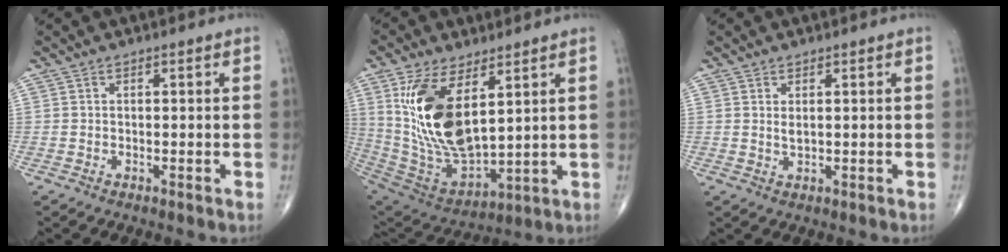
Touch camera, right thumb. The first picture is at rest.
{"total": 19.5, "force": [6.4, 9.2, 16.0], "torque": [-0.305, -0.030, 0.140]}
{"total": 1.4, "force": [0.5, 0.6, 1.2], "torque": [-0.022, -0.004, 0.012]}